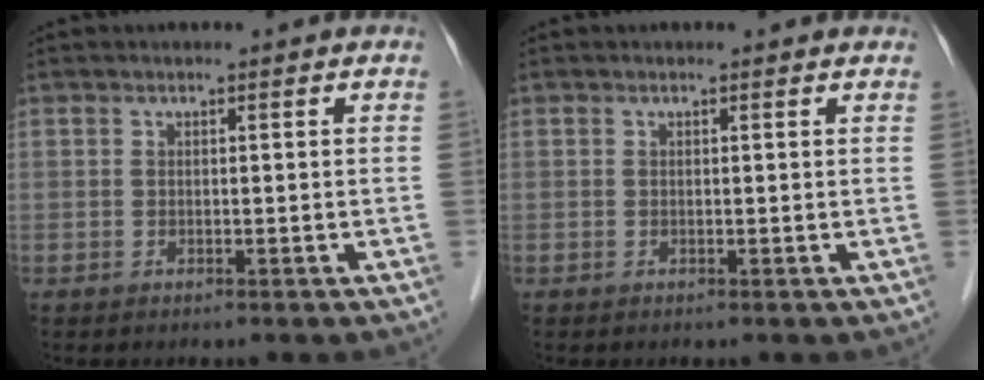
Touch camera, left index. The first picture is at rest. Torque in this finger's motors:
{"motor_torque": [0.15, -0.12, -0.15, -0.03]}